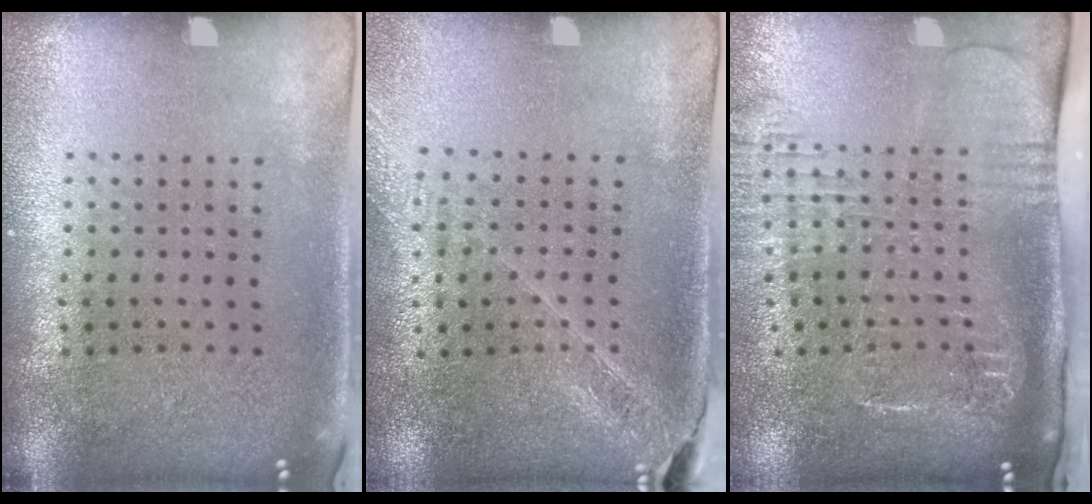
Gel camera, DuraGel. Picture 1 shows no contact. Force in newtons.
{"total": 1.5, "press": 1.5, "slide": 0.2}
{"total": 2.6, "press": 2.0, "slide": 1.7}